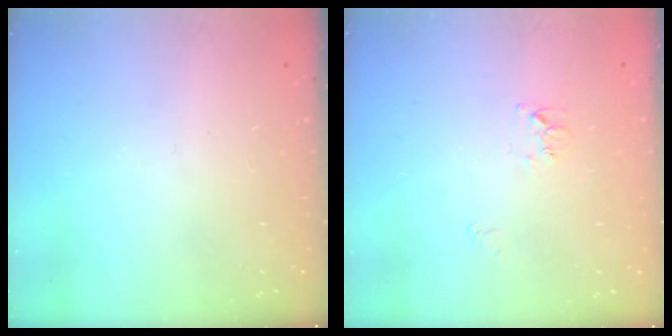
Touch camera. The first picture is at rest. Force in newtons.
{"total": 7.0, "press": 7.0, "slide": 0.5}